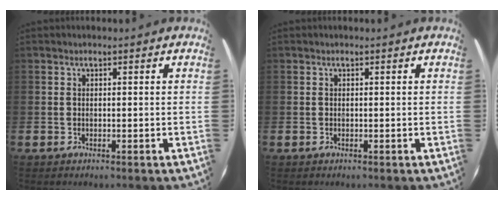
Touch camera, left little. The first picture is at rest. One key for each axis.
{"total": 0.0}